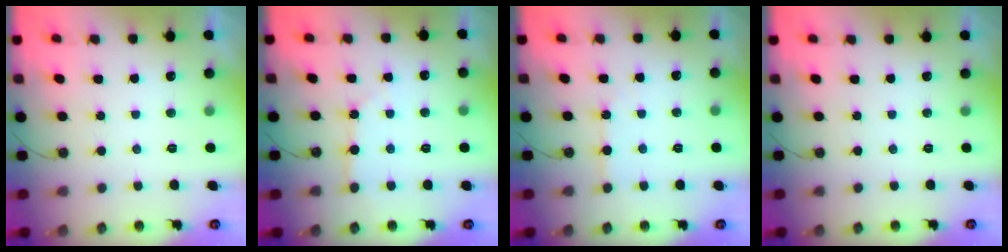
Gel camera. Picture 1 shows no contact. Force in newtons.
{"total": 3.4, "press": 3.4, "slide": 0.3}
{"total": 4.0, "press": 3.9, "slide": 0.6}
{"total": 0.0}